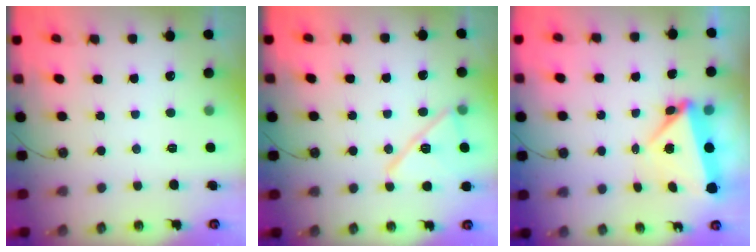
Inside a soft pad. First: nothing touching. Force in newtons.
{"total": 13.9, "press": 13.9, "slide": 0.2}
{"total": 6.0, "press": 5.6, "slide": 2.3}